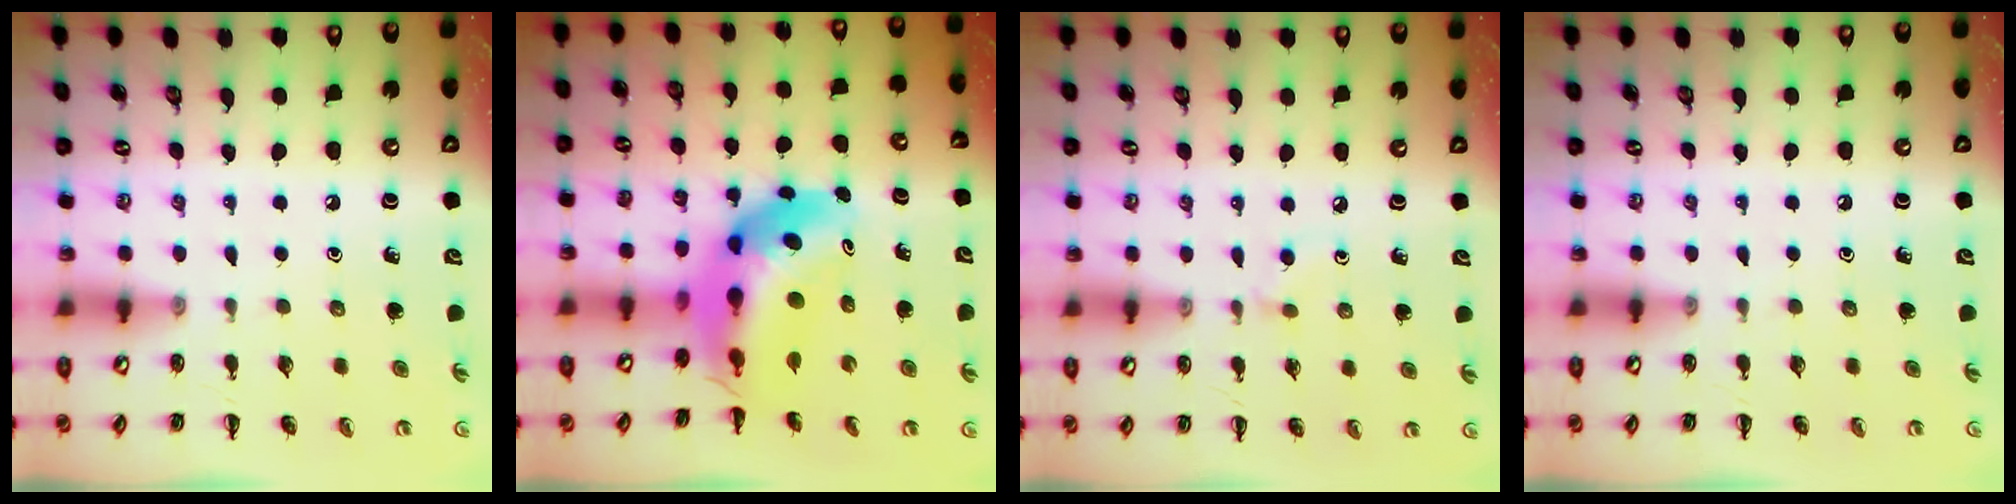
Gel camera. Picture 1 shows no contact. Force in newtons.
{"total": 9.8, "press": 9.3, "slide": 3.3}
{"total": 4.1, "press": 3.8, "slide": 1.6}
{"total": 0.0}